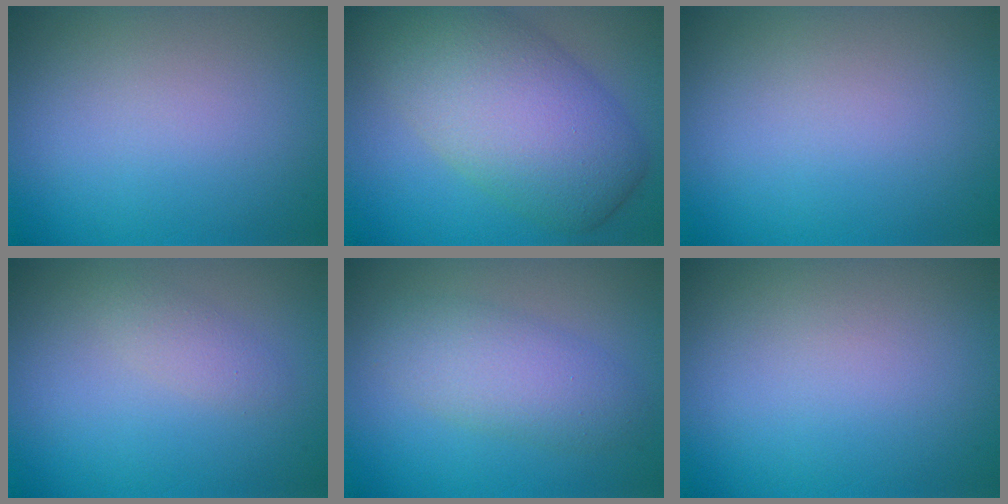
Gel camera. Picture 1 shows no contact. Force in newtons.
{"total": 9.7, "press": 9.7, "slide": 0.6}
{"total": 0.0}
{"total": 1.4, "press": 1.4, "slide": 0.1}
{"total": 4.0, "press": 4.0, "slide": 0.1}
{"total": 0.0}